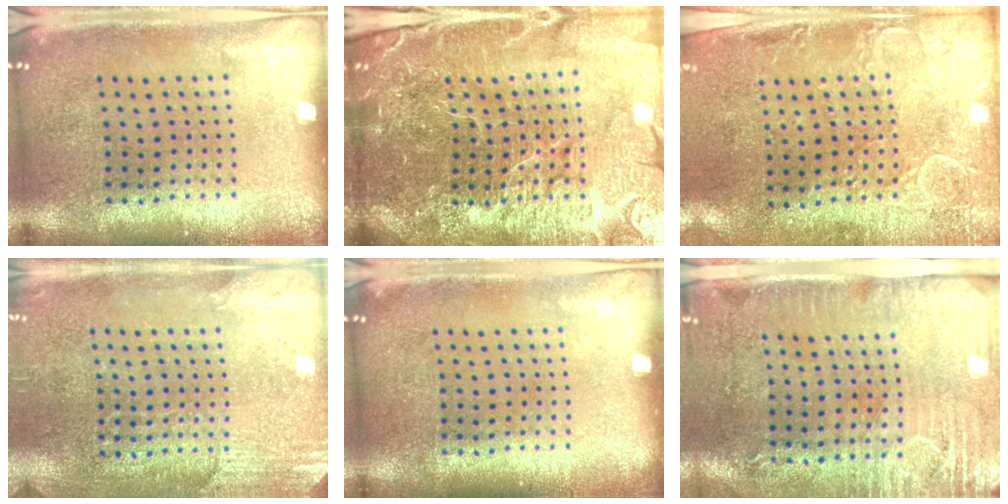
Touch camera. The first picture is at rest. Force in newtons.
{"total": 5.8, "press": 5.2, "slide": 2.6}
{"total": 3.0, "press": 2.3, "slide": 1.9}
{"total": 2.8, "press": 2.6, "slide": 1.0}
{"total": 0.0}
{"total": 2.9, "press": 2.4, "slide": 1.6}